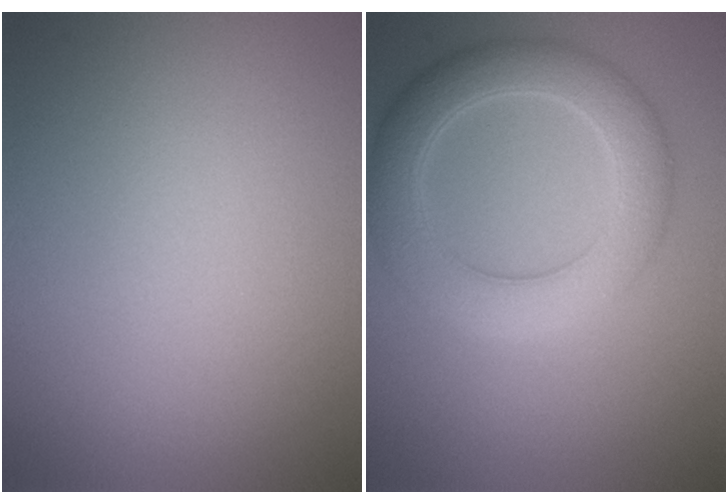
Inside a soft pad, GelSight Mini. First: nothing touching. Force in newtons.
{"total": 5.6, "press": 5.5, "slide": 0.6}